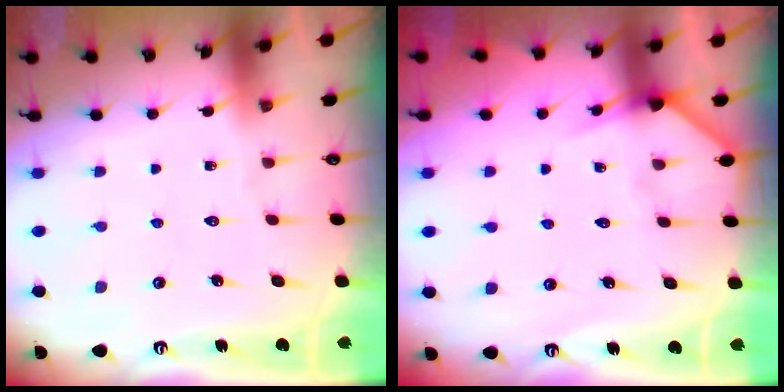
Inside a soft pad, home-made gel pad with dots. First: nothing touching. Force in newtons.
{"total": 4.8, "press": 4.8, "slide": 0.3}